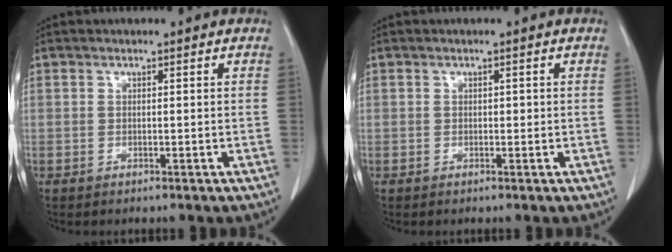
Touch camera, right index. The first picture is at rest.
{"total": 0.6, "force": [0.0, 0.4, 0.4], "torque": [-0.004, 0.003, 0.002]}